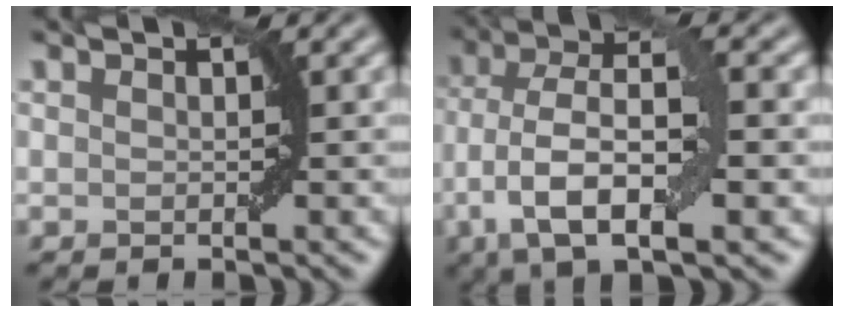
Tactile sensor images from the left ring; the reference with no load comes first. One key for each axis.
{"total": 9.3, "fx": -2.0, "fy": 3.7, "fz": 8.3, "tx": -0.157, "ty": 0.009, "tz": -0.044}